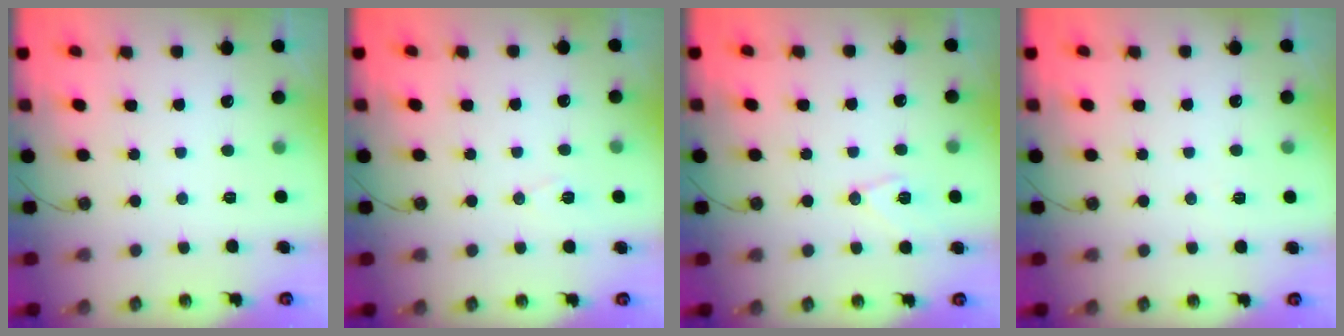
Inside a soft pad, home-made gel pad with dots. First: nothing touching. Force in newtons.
{"total": 7.3, "press": 5.7, "slide": 4.6}
{"total": 8.7, "press": 8.7, "slide": 1.0}
{"total": 3.5, "press": 1.6, "slide": 3.1}